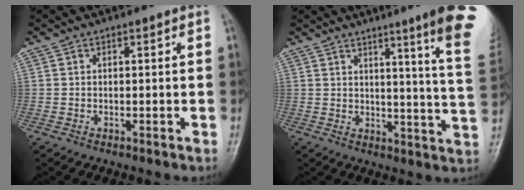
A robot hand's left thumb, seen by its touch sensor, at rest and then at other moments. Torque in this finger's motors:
{"motor_torque": [0.10, -0.05, 1.66, -1.09, 0.25]}